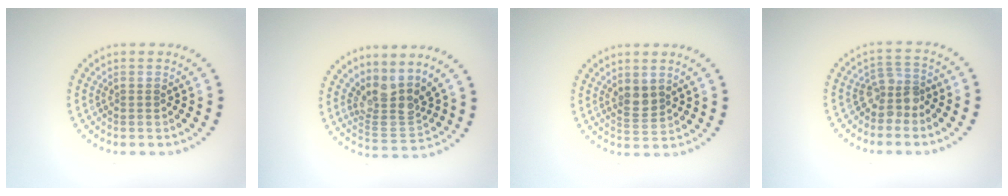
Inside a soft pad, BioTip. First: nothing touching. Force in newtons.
{"total": 3.7, "press": 2.6, "slide": 2.6}
{"total": 2.0, "press": 1.7, "slide": 1.0}
{"total": 2.5, "press": 1.9, "slide": 1.6}